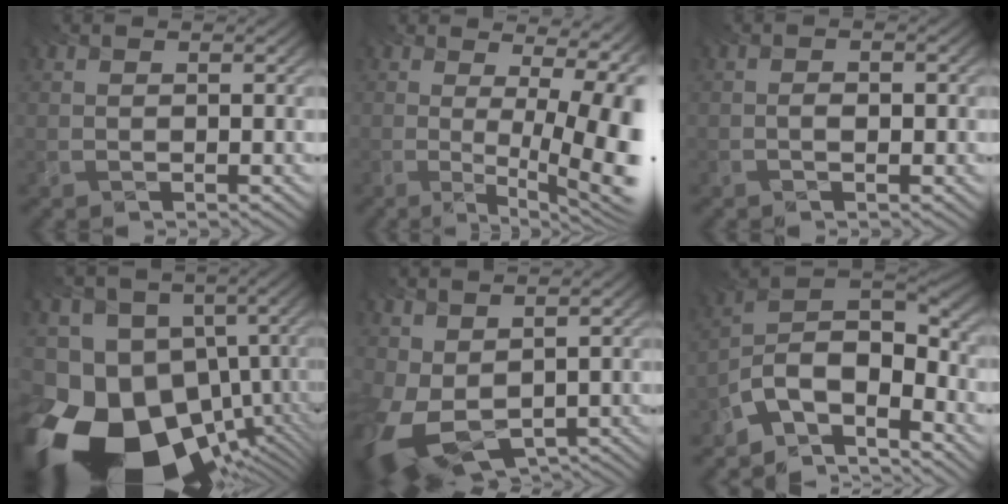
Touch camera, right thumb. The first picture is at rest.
{"total": 13.4, "force": [1.5, 4.6, 12.5], "torque": [-0.156, 0.033, 0.037]}
{"total": 1.7, "force": [-1.1, 0.4, 1.2], "torque": [-0.019, -0.006, -0.019]}
{"total": 21.1, "force": [-9.7, 14.9, 11.4], "torque": [-0.246, -0.056, -0.153]}
{"total": 8.9, "force": [-0.8, 6.1, 6.5], "torque": [-0.172, -0.018, -0.003]}
{"total": 10.6, "force": [-8.0, 4.1, 5.7], "torque": [-0.081, -0.004, -0.171]}